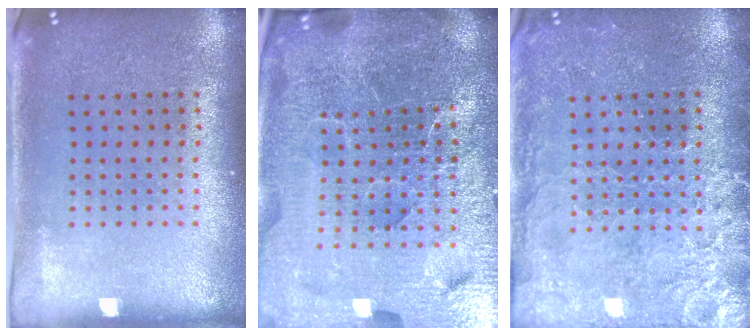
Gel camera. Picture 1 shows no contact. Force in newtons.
{"total": 7.1, "press": 6.2, "slide": 3.5}
{"total": 3.3, "press": 3.2, "slide": 1.0}